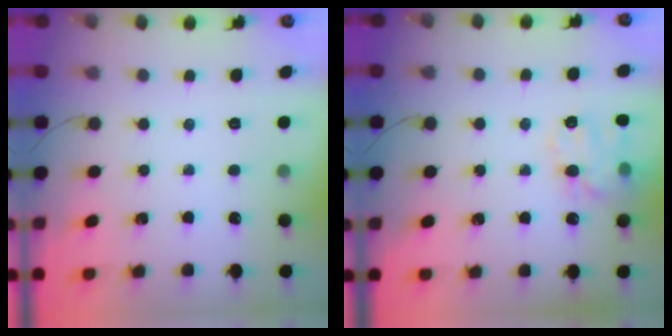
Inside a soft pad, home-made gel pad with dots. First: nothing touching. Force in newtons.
{"total": 13.1, "press": 13.0, "slide": 2.0}